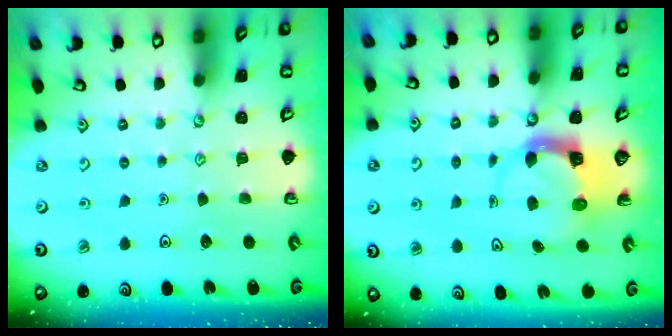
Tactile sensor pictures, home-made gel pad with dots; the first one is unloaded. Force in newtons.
{"total": 3.7, "press": 3.6, "slide": 0.5}